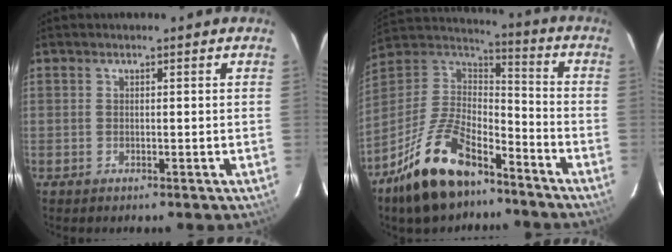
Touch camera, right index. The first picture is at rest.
{"total": 20.3, "force": [-13.4, 9.1, 12.2], "torque": [-0.263, -0.003, -0.238]}